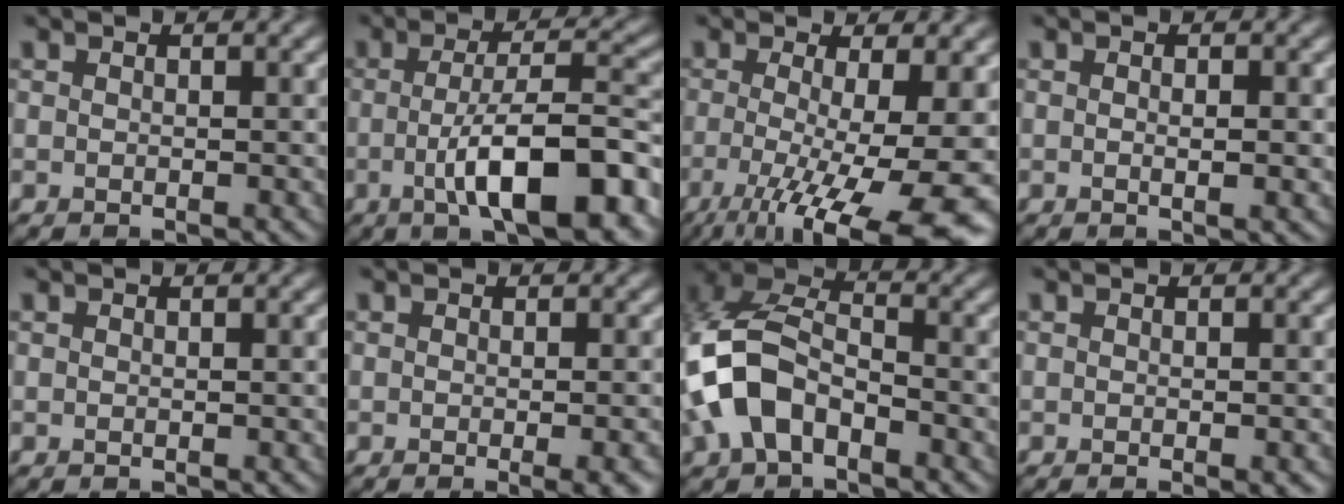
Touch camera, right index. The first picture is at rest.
{"total": 10.0, "force": [-3.0, 2.7, 9.1], "torque": [-0.136, 0.003, -0.051]}
{"total": 13.9, "force": [-4.4, 4.1, 12.6], "torque": [-0.171, -0.023, -0.060]}
{"total": 1.5, "force": [0.0, 0.3, 1.4], "torque": [-0.023, -0.003, -0.001]}
{"total": 0.0}
{"total": 4.4, "force": [-1.4, 1.5, 3.9], "torque": [-0.025, -0.002, -0.012]}
{"total": 7.4, "force": [-2.9, 4.6, 5.0], "torque": [-0.107, 0.012, -0.068]}
{"total": 2.1, "force": [-0.7, 0.6, 1.9], "torque": [-0.015, -0.005, -0.006]}